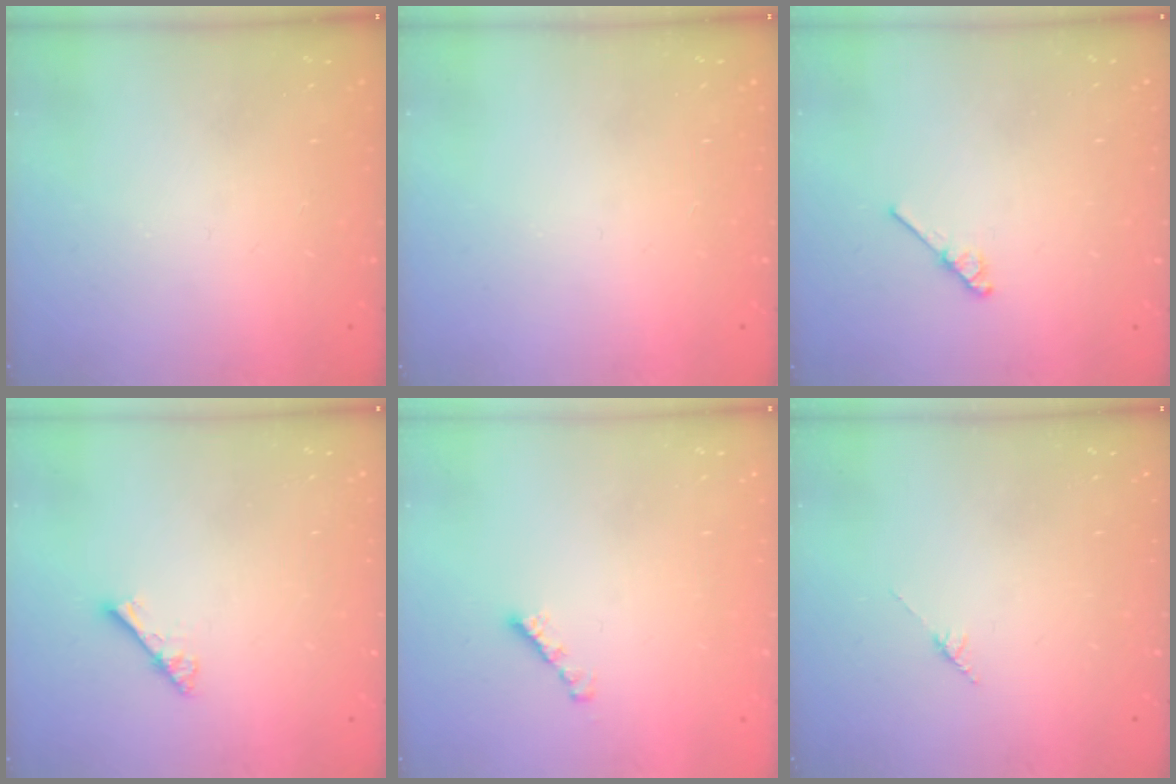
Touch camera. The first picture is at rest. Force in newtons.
{"total": 0.0}
{"total": 3.7, "press": 3.7, "slide": 0.4}
{"total": 2.8, "press": 2.8, "slide": 0.3}
{"total": 2.3, "press": 2.3, "slide": 0.2}
{"total": 2.8, "press": 2.8, "slide": 0.4}